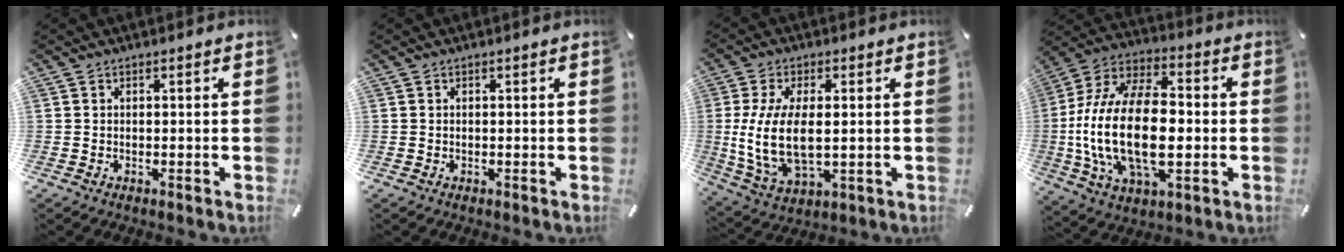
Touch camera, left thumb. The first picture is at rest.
{"total": 0.0}
{"total": 12.7, "force": [0.7, 6.5, 10.9], "torque": [-0.243, -0.014, 0.016]}
{"total": 23.0, "force": [-2.8, 13.1, 18.7], "torque": [-0.394, -0.006, -0.051]}